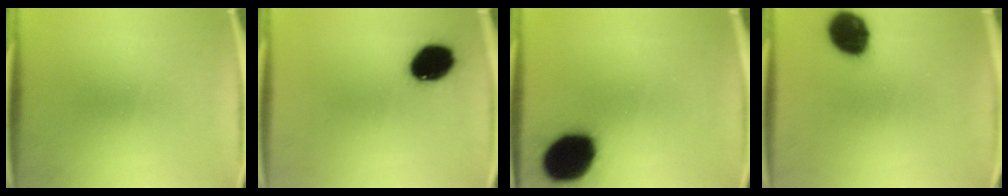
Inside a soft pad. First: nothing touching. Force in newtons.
{"total": 12.4}
{"total": 19.1}
{"total": 12.9}